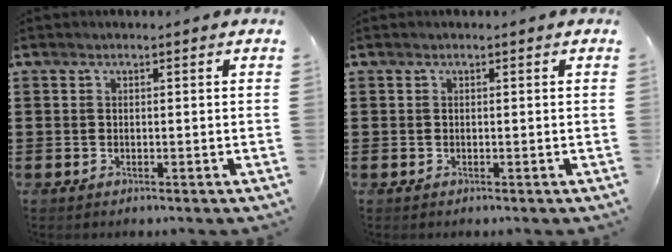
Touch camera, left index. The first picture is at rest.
{"total": 0.0}